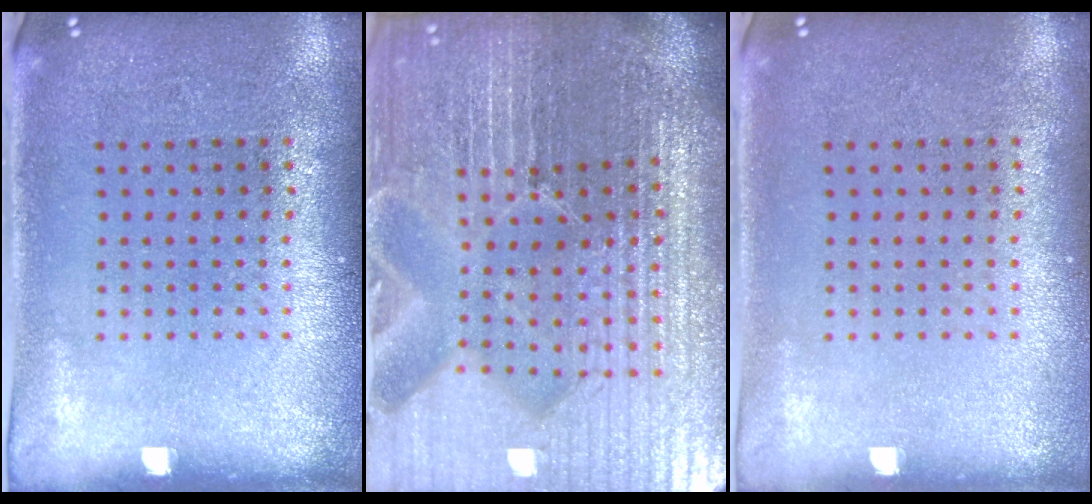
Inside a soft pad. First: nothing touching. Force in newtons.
{"total": 7.2, "press": 6.2, "slide": 3.6}
{"total": 0.0}